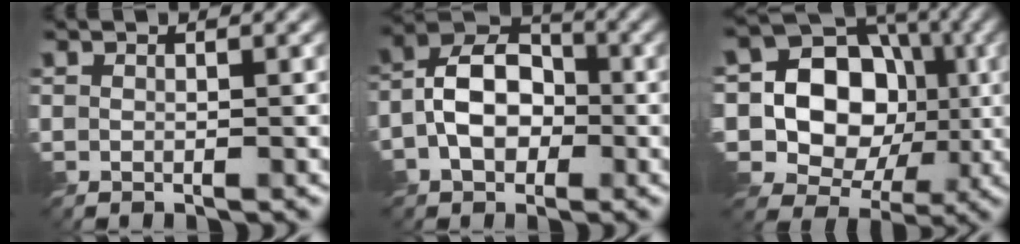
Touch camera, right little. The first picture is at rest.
{"total": 6.1, "force": [-1.5, 4.2, 4.1], "torque": [-0.065, 0.007, -0.037]}
{"total": 13.9, "force": [0.4, 11.7, 7.5], "torque": [-0.147, 0.032, -0.019]}